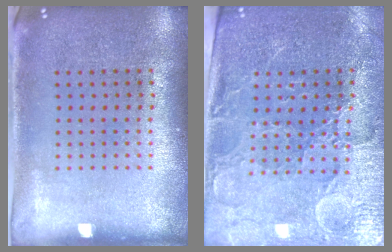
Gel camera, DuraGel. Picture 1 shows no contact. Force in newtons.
{"total": 3.5, "press": 3.3, "slide": 1.1}